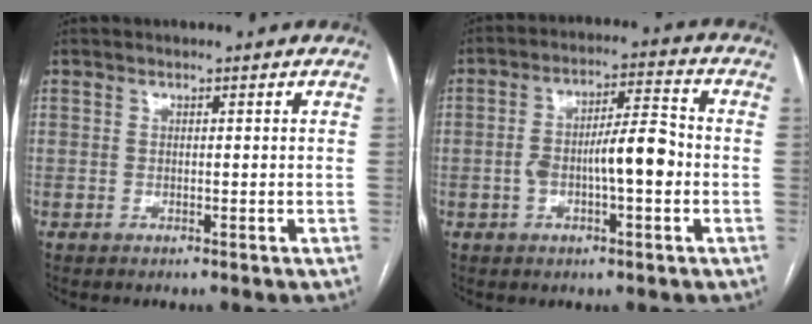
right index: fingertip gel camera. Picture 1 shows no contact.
{"total": 8.9, "force": [-1.5, 2.1, 8.5], "torque": [-0.155, 0.020, -0.025]}